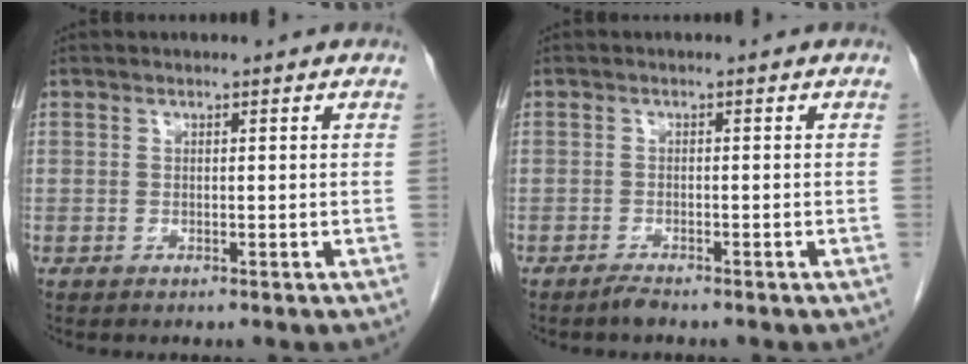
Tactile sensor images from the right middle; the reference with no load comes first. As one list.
[{"total": 1.3, "force": [-1.2, 0.0, 0.5], "torque": [-0.014, -0.003, -0.021]}]